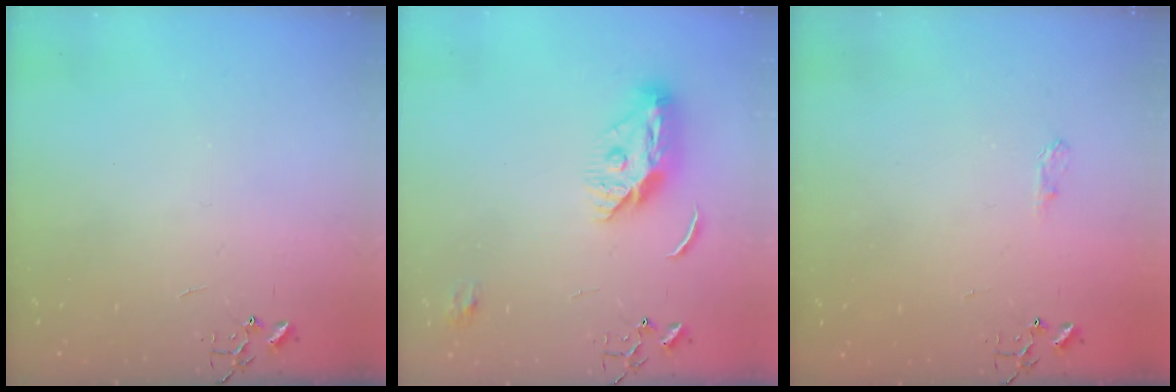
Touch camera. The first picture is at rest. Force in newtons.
{"total": 11.3, "press": 11.3, "slide": 0.7}
{"total": 6.8, "press": 6.8, "slide": 0.6}